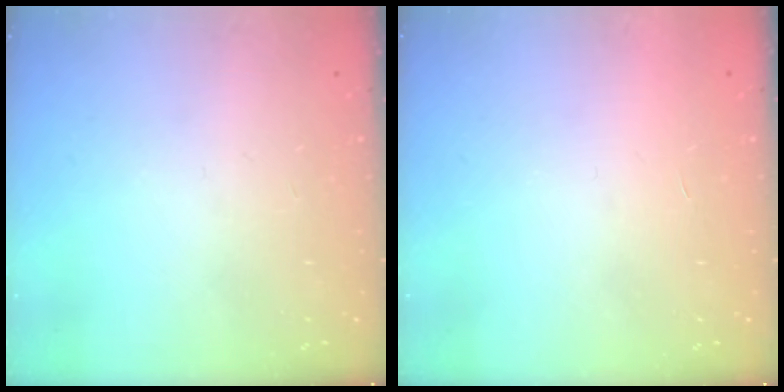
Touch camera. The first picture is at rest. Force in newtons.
{"total": 1.7, "press": 1.7, "slide": 0.1}